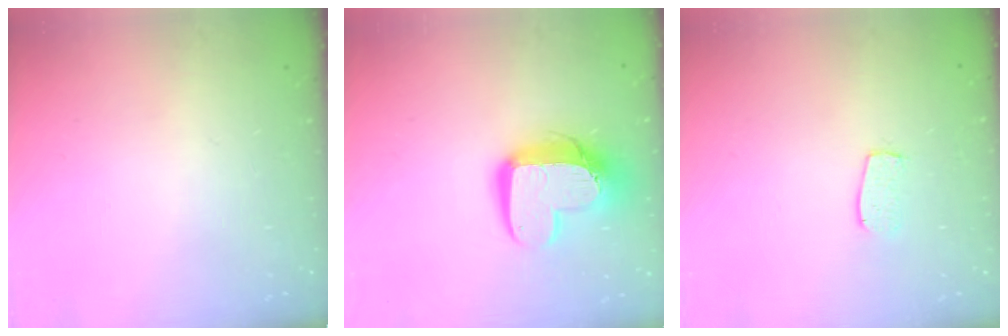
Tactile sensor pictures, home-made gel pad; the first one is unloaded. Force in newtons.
{"total": 13.7, "press": 13.7, "slide": 1.2}
{"total": 5.5, "press": 5.5, "slide": 0.3}